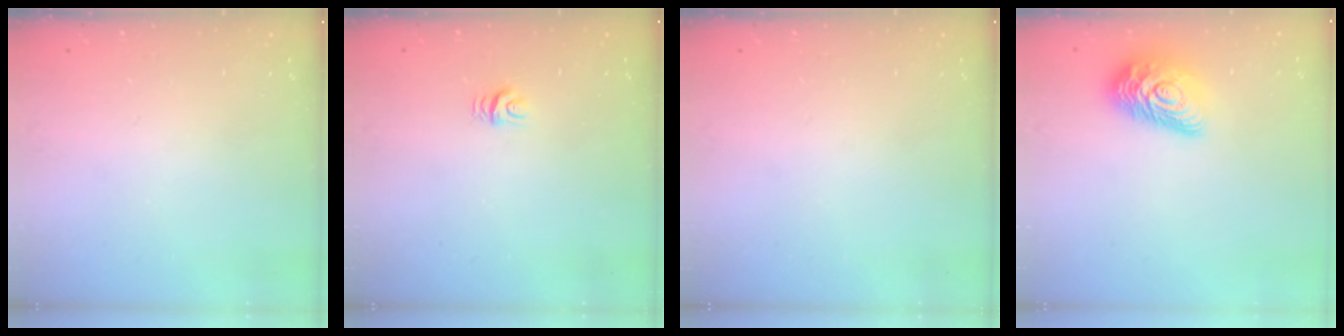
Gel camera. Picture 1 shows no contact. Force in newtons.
{"total": 5.0, "press": 5.0, "slide": 0.5}
{"total": 0.0}
{"total": 13.3, "press": 13.3, "slide": 0.6}